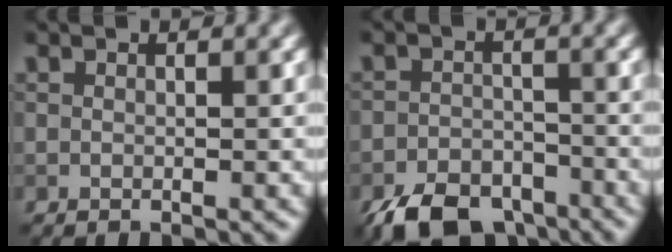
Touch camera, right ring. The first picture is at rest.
{"total": 6.5, "force": [-4.8, 3.3, 2.9], "torque": [-0.047, -0.011, -0.085]}